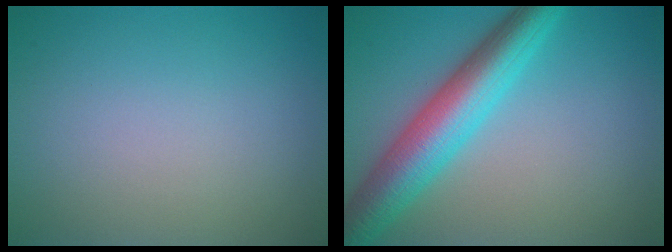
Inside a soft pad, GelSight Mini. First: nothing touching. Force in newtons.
{"total": 7.5, "press": 7.5, "slide": 0.2}